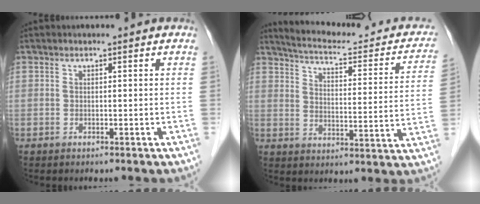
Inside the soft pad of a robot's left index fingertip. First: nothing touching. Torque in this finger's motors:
{"motor_torque": [0.70, -1.01, 0.04, 0.01]}